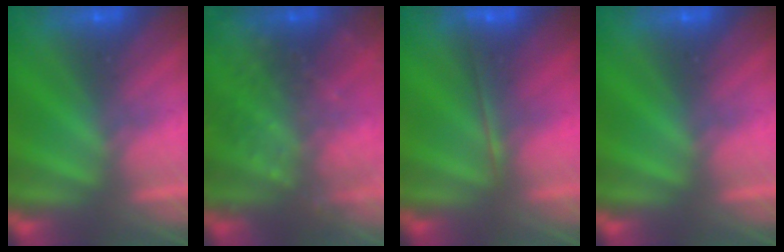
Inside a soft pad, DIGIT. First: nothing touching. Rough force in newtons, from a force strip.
{"total": 9.1}
{"total": 1.8}
{"total": 0.0}